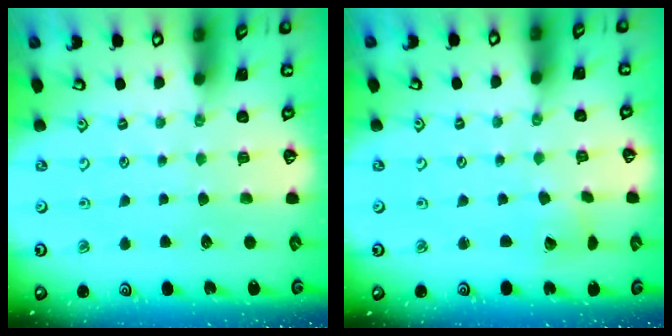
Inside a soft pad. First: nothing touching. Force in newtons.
{"total": 2.8, "press": 2.8, "slide": 0.3}